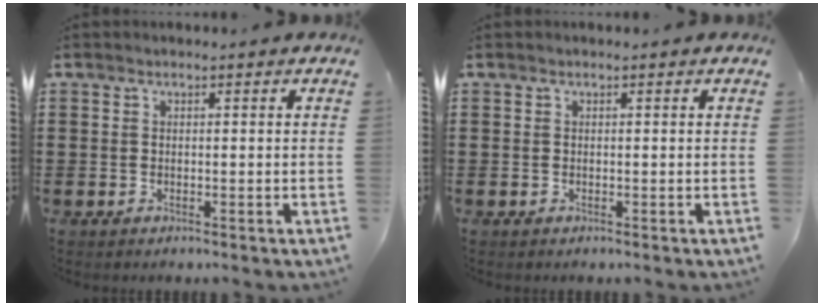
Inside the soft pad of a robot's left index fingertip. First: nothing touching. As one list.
[{"total": 0.0}]